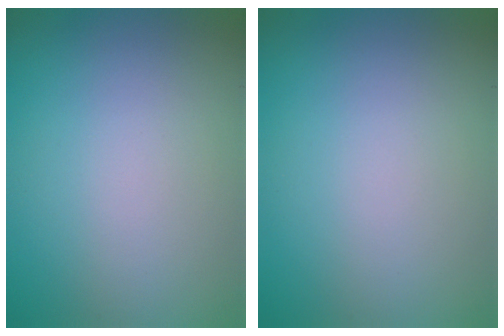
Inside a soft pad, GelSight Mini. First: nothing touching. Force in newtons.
{"total": 0.0}